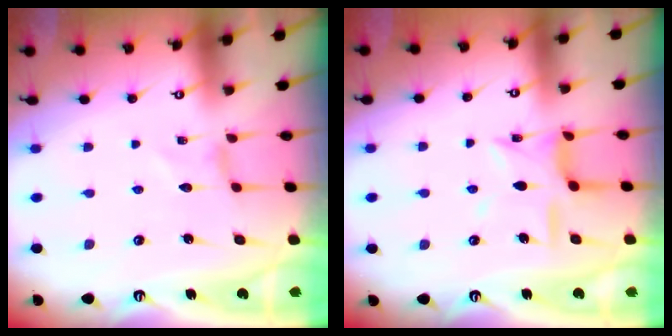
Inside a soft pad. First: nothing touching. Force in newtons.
{"total": 11.0, "press": 11.0, "slide": 0.8}